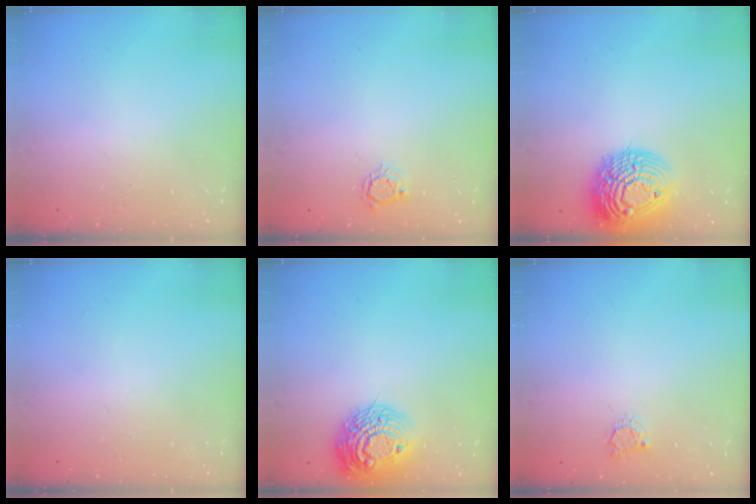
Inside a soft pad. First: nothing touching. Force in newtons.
{"total": 4.0, "press": 4.0, "slide": 0.5}
{"total": 20.6, "press": 20.5, "slide": 1.8}
{"total": 0.0}
{"total": 16.0, "press": 16.0, "slide": 1.3}
{"total": 3.1, "press": 3.1, "slide": 0.4}